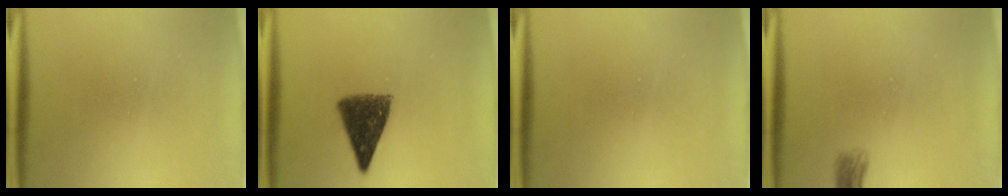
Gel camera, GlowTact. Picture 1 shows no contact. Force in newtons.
{"total": 8.9}
{"total": 0.0}
{"total": 1.6}